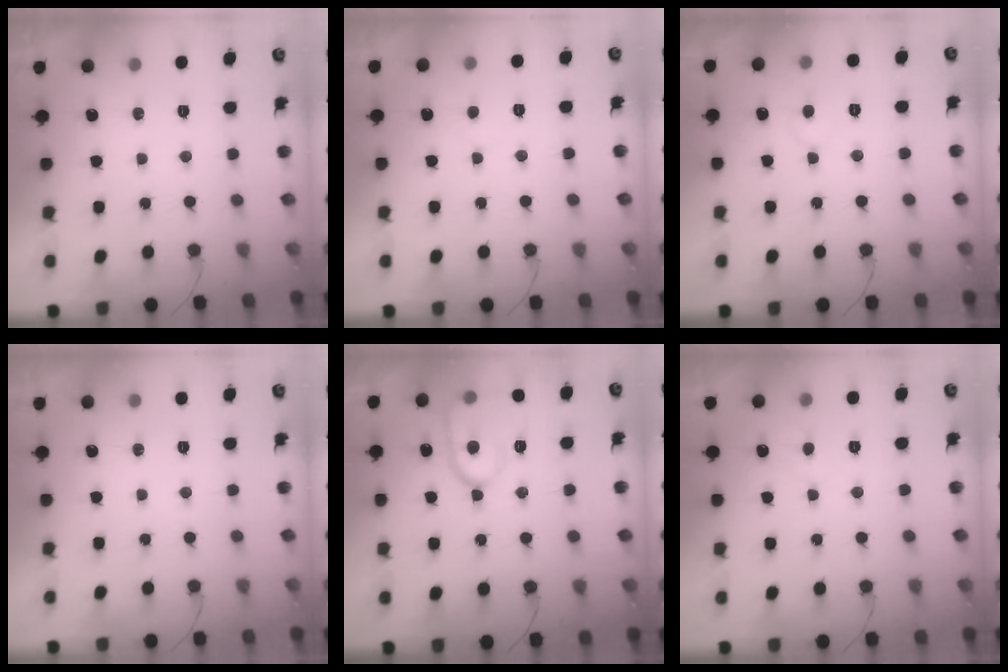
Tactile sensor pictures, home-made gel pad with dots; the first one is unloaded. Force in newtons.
{"total": 2.2, "press": 2.2, "slide": 0.3}
{"total": 5.3, "press": 5.3, "slide": 0.4}
{"total": 0.0}
{"total": 13.4, "press": 13.4, "slide": 1.3}
{"total": 2.6, "press": 2.6, "slide": 0.2}